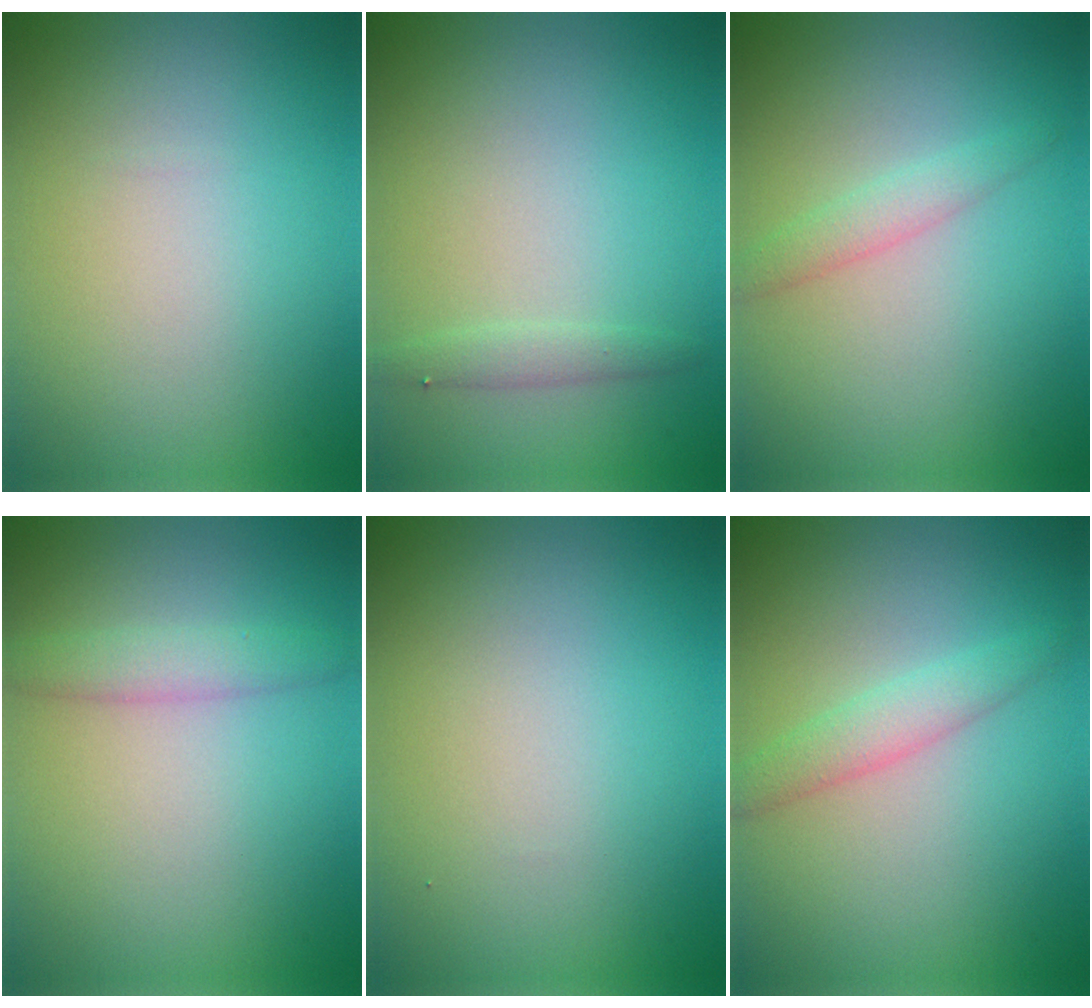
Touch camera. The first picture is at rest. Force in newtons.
{"total": 0.7, "press": 0.7, "slide": 0.1}
{"total": 1.7, "press": 1.7, "slide": 0.1}
{"total": 2.2, "press": 2.2, "slide": 0.1}
{"total": 0.0}
{"total": 2.3, "press": 2.3, "slide": 0.0}